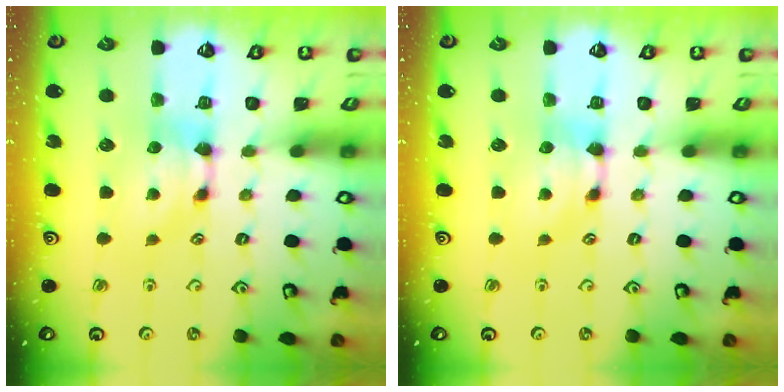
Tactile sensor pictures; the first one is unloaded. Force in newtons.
{"total": 0.0}